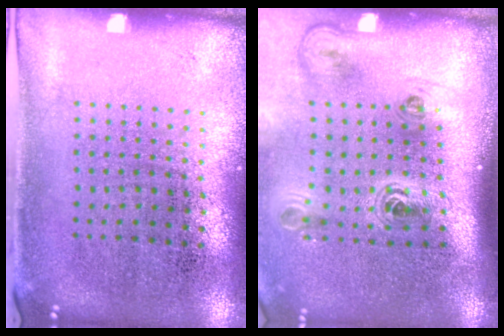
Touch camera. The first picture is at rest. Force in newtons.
{"total": 2.3, "press": 1.5, "slide": 1.8}